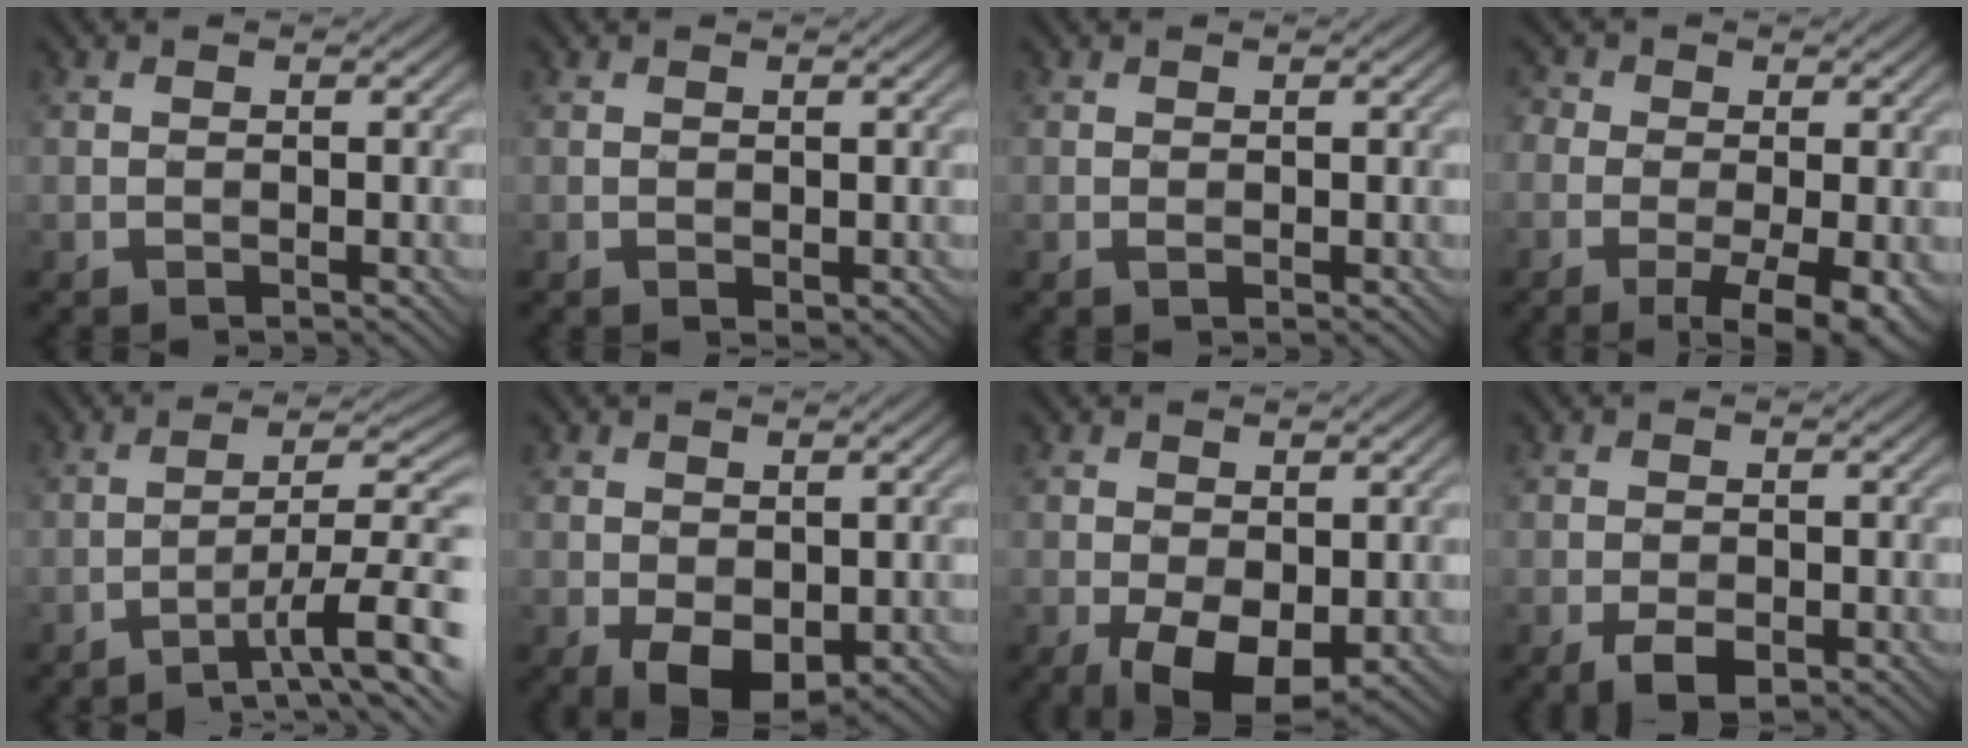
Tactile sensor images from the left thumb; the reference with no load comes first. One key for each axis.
{"total": 0.6, "fx": 0.0, "fy": 0.4, "fz": 0.5, "tx": -0.006, "ty": -0.003, "tz": 0.002}
{"total": 0.5, "fx": 0.0, "fy": 0.1, "fz": 0.5, "tx": -0.011, "ty": -0.001, "tz": 0.000}
{"total": 8.8, "fx": -3.0, "fy": 4.7, "fz": 6.8, "tx": -0.118, "ty": -0.007, "tz": -0.046}
{"total": 10.0, "fx": -5.4, "fy": 1.7, "fz": 8.3, "tx": -0.129, "ty": 0.020, "tz": -0.086}
{"total": 5.0, "fx": -0.9, "fy": 3.2, "fz": 3.7, "tx": -0.076, "ty": -0.009, "tz": -0.014}
{"total": 6.4, "fx": -1.7, "fy": 3.6, "fz": 5.0, "tx": -0.099, "ty": -0.013, "tz": -0.029}
{"total": 2.9, "fx": -1.3, "fy": 1.7, "fz": 2.0, "tx": -0.040, "ty": -0.008, "tz": -0.021}